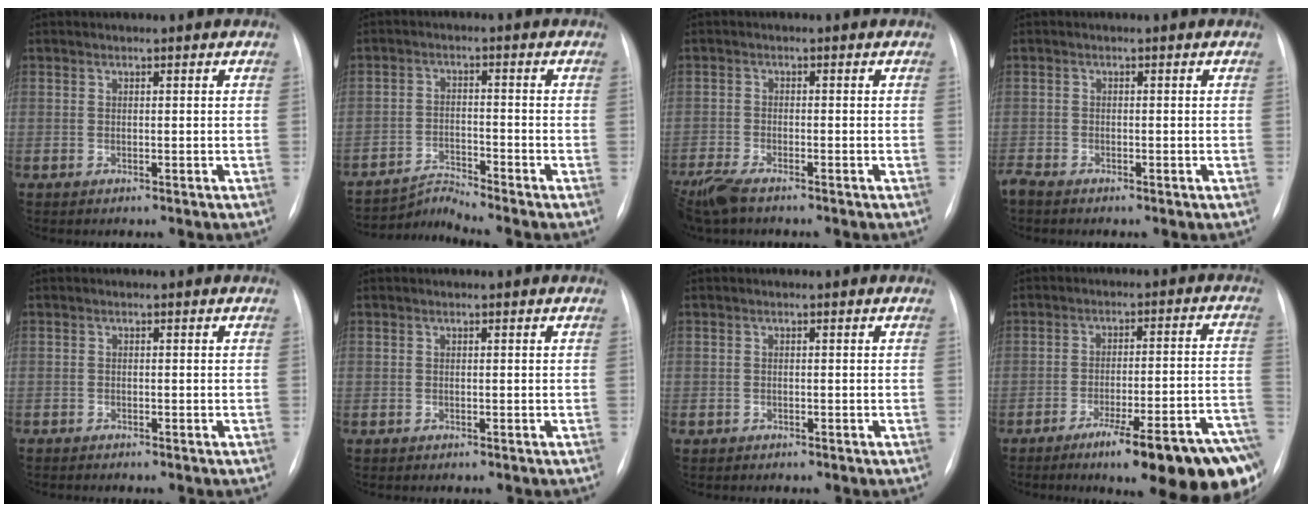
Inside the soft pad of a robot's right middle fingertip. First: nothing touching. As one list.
[{"total": 4.7, "force": [-4.1, -2.0, -1.1], "torque": [0.004, -0.014, -0.074]}, {"total": 6.1, "force": [-4.8, 1.3, 3.5], "torque": [-0.077, -0.017, -0.090]}, {"total": 1.9, "force": [-1.5, 0.7, 0.9], "torque": [-0.024, -0.004, -0.025]}, {"total": 1.1, "force": [-1.0, 0.2, 0.4], "torque": [-0.007, -0.002, -0.015]}, {"total": 0.0}, {"total": 1.1, "force": [-0.9, 0.6, 0.3], "torque": [-0.009, 0.000, -0.012]}, {"total": 20.5, "force": [-13.6, 1.7, 15.2], "torque": [-0.112, 0.019, -0.194]}]